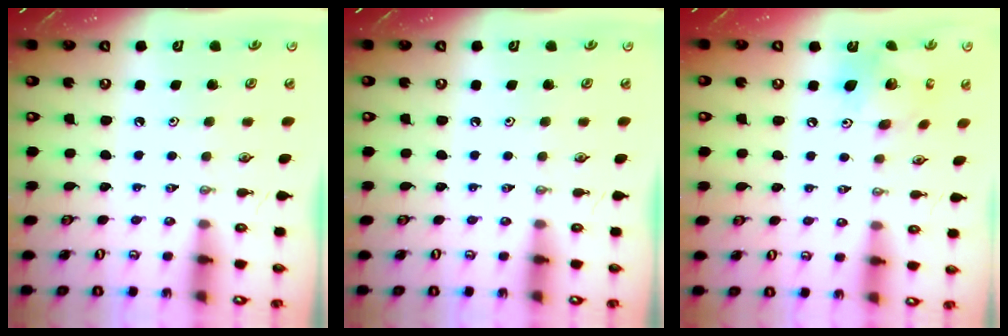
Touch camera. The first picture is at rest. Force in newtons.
{"total": 0.0}
{"total": 13.4, "press": 13.3, "slide": 1.3}